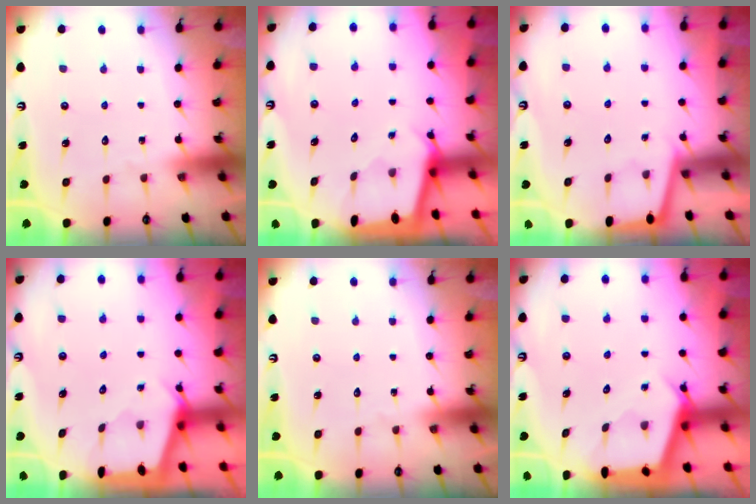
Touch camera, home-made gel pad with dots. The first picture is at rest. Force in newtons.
{"total": 1.8, "press": 1.8, "slide": 0.2}
{"total": 1.9, "press": 1.8, "slide": 0.3}
{"total": 2.2, "press": 2.2, "slide": 0.3}
{"total": 0.0}
{"total": 2.9, "press": 2.9, "slide": 0.3}